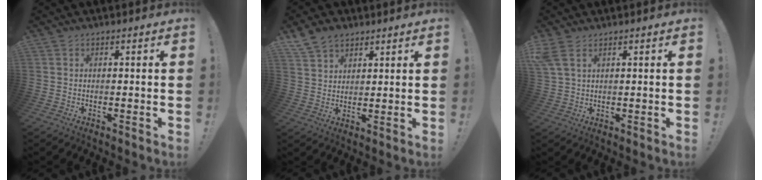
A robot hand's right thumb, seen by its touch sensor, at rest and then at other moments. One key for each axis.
{"total": 7.1, "fx": 5.2, "fy": 4.4, "fz": 2.0, "tx": -0.040, "ty": -0.024, "tz": 0.103}
{"total": 4.9, "fx": 2.8, "fy": 2.0, "fz": 3.6, "tx": -0.083, "ty": -0.006, "tz": 0.056}